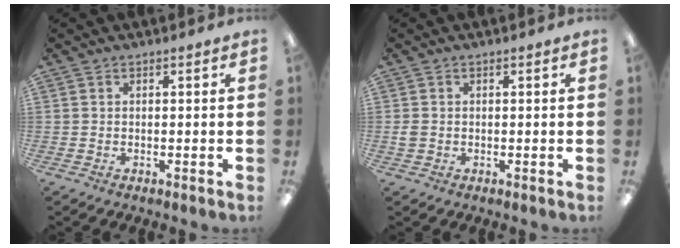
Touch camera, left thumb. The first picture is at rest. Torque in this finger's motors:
{"motor_torque": [-0.03, 0.11, 0.27, -0.22, 0.00]}